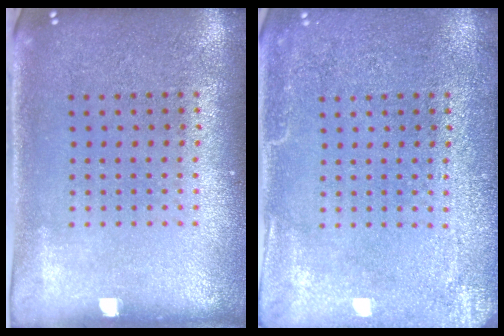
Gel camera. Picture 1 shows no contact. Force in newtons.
{"total": 3.0, "press": 3.0, "slide": 0.3}